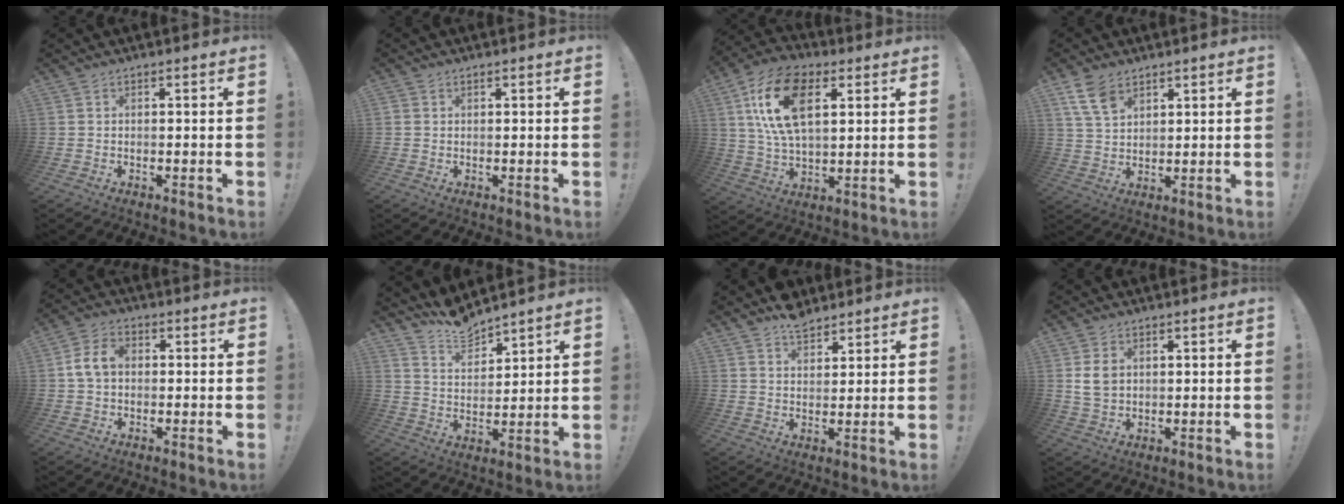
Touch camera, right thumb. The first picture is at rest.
{"total": 0.9, "force": [0.6, 0.6, 0.1], "torque": [0.001, -0.001, 0.011]}
{"total": 18.8, "force": [6.7, 10.4, 14.1], "torque": [-0.268, -0.008, 0.113]}
{"total": 8.4, "force": [5.2, 4.9, 4.4], "torque": [-0.087, -0.015, 0.104]}
{"total": 7.4, "force": [0.5, 5.3, 5.2], "torque": [-0.099, 0.018, 0.013]}
{"total": 8.1, "force": [7.7, 2.3, 1.2], "torque": [-0.037, -0.063, 0.145]}
{"total": 6.2, "force": [4.8, 3.5, 1.8], "torque": [-0.026, -0.025, 0.090]}
{"total": 5.8, "force": [1.4, 4.5, 3.4], "torque": [-0.058, 0.004, 0.027]}